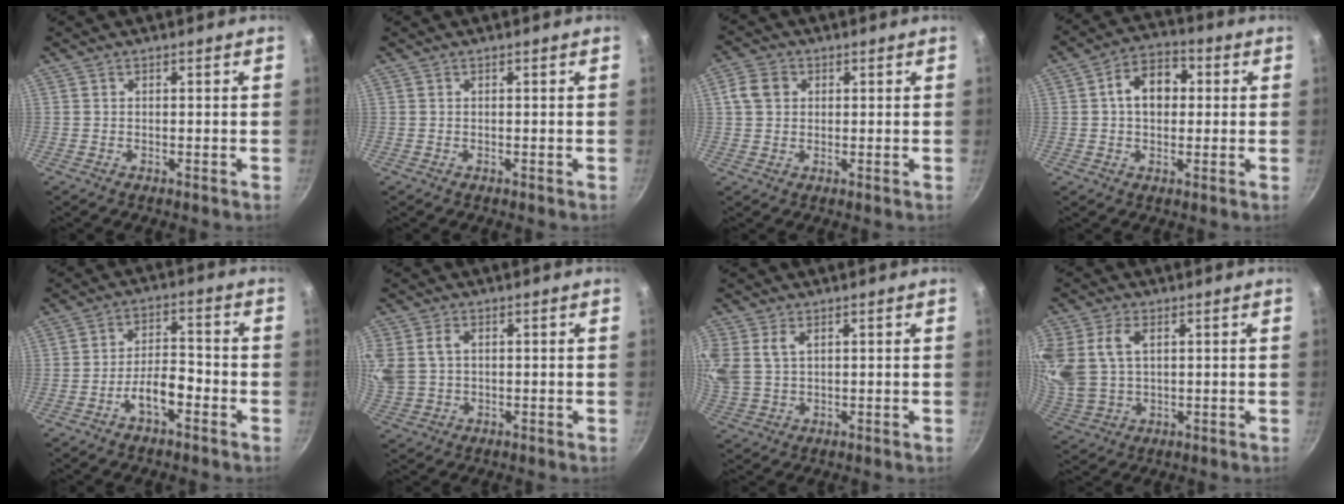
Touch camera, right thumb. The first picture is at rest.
{"total": 0.0}
{"total": 3.8, "force": [1.0, 3.2, 1.8], "torque": [-0.021, 0.003, 0.013]}
{"total": 9.4, "force": [1.3, 6.7, 6.4], "torque": [-0.063, 0.021, 0.006]}
{"total": 5.9, "force": [-3.5, 2.1, 4.3], "torque": [-0.061, 0.037, -0.059]}
{"total": 11.4, "force": [2.5, 8.8, 6.7], "torque": [-0.162, 0.016, 0.053]}
{"total": 11.0, "force": [3.7, 7.6, 6.9], "torque": [-0.162, 0.014, 0.078]}
{"total": 15.0, "force": [4.2, 10.3, 9.9], "torque": [-0.224, 0.005, 0.091]}